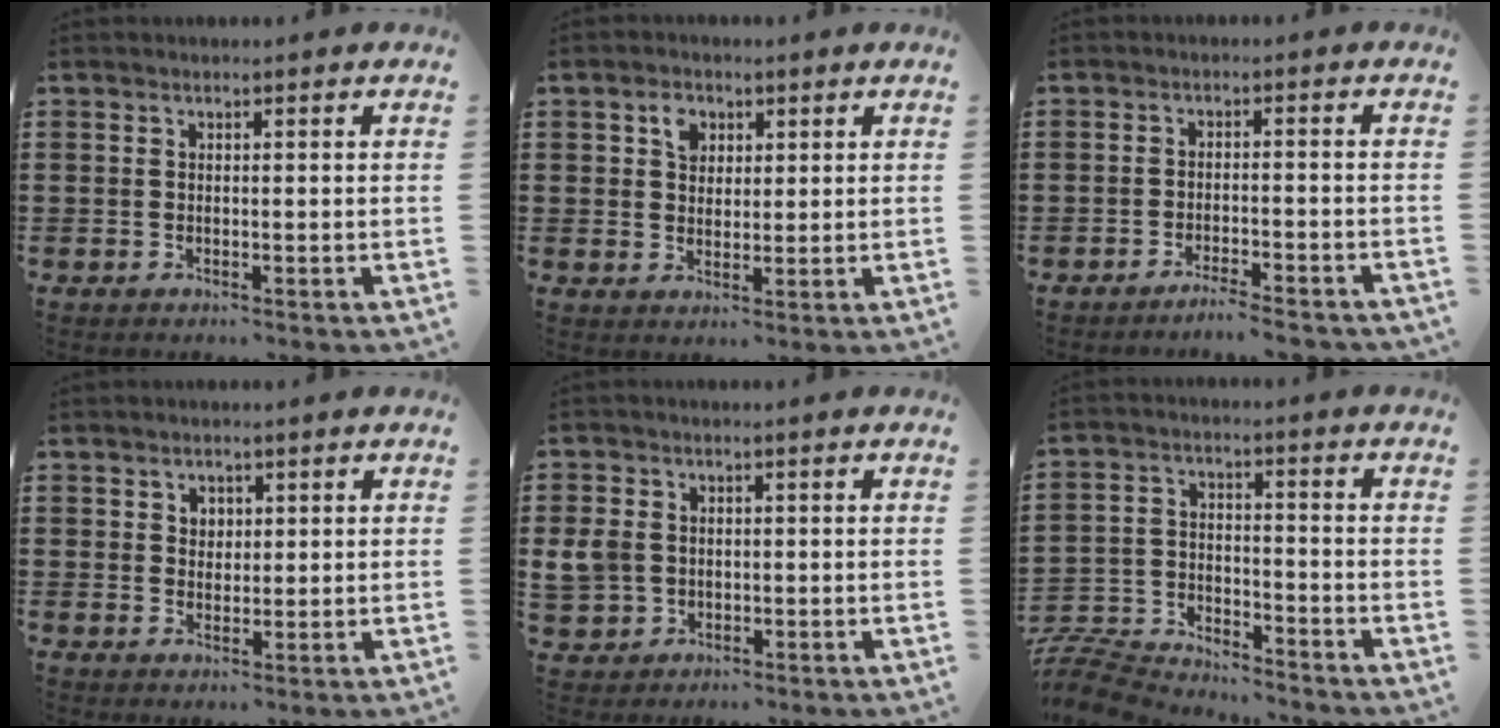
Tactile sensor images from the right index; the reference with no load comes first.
{"total": 3.3, "force": [1.5, 2.5, 1.5], "torque": [-0.031, 0.008, 0.025]}
{"total": 3.0, "force": [-2.8, -0.2, 1.0], "torque": [-0.018, 0.001, -0.056]}
{"total": 2.1, "force": [1.1, 1.7, 0.3], "torque": [-0.012, 0.009, 0.020]}
{"total": 4.0, "force": [-0.3, 3.6, 1.8], "torque": [-0.066, 0.003, -0.013]}
{"total": 7.8, "force": [-7.6, 1.3, 1.0], "torque": [-0.039, 0.010, -0.156]}